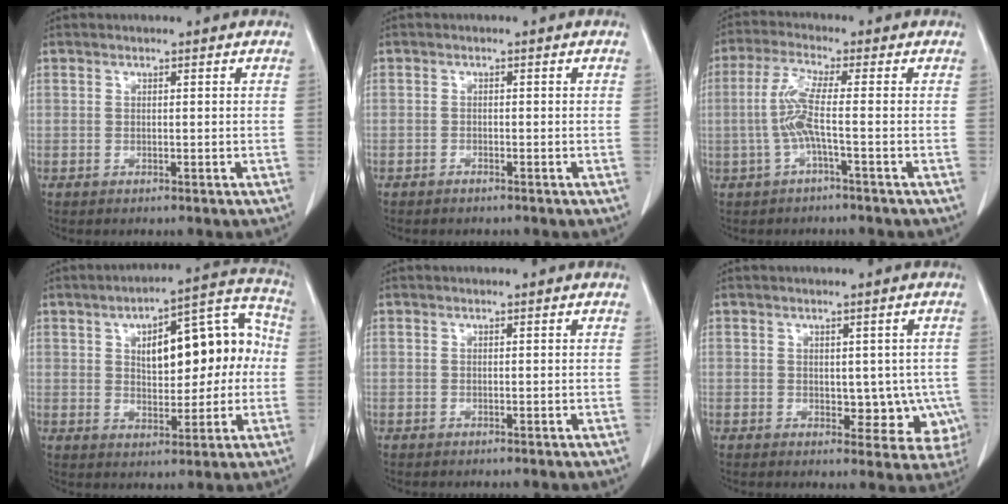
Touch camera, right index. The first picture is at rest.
{"total": 0.8, "force": [-0.7, 0.4, 0.0], "torque": [-0.002, 0.001, -0.012]}
{"total": 5.2, "force": [-0.9, 0.1, 5.1], "torque": [-0.114, 0.008, -0.019]}
{"total": 15.5, "force": [1.9, 6.7, 13.9], "torque": [-0.188, 0.048, 0.035]}
{"total": 0.0}
{"total": 6.8, "force": [-0.6, 4.5, 5.1], "torque": [-0.031, 0.009, 0.002]}